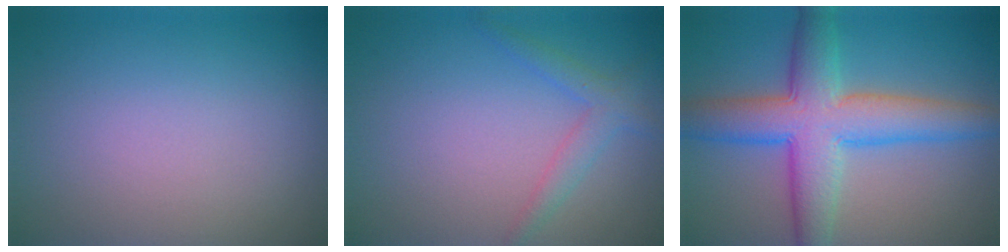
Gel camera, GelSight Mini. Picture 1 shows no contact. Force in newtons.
{"total": 2.0, "press": 2.0, "slide": 0.1}
{"total": 7.9, "press": 7.9, "slide": 0.2}